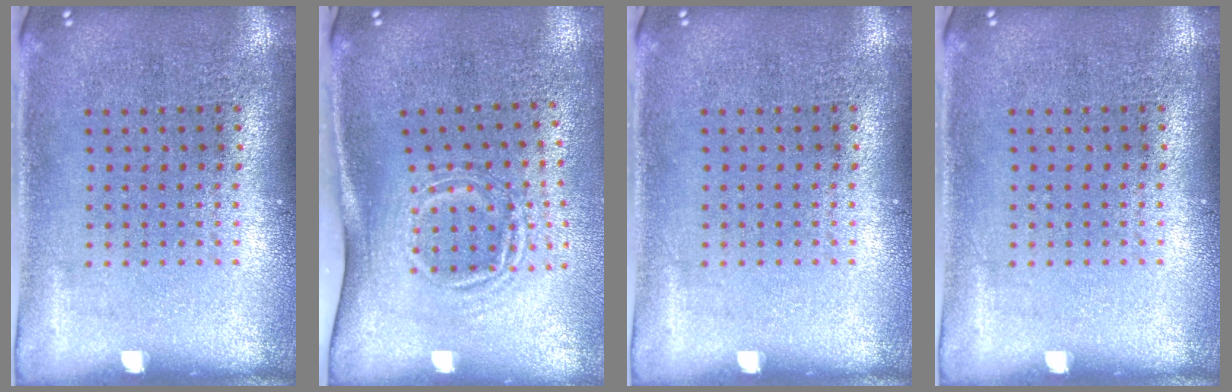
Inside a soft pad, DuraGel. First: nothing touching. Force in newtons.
{"total": 1.7, "press": 1.2, "slide": 1.2}
{"total": 0.0}
{"total": 0.0}